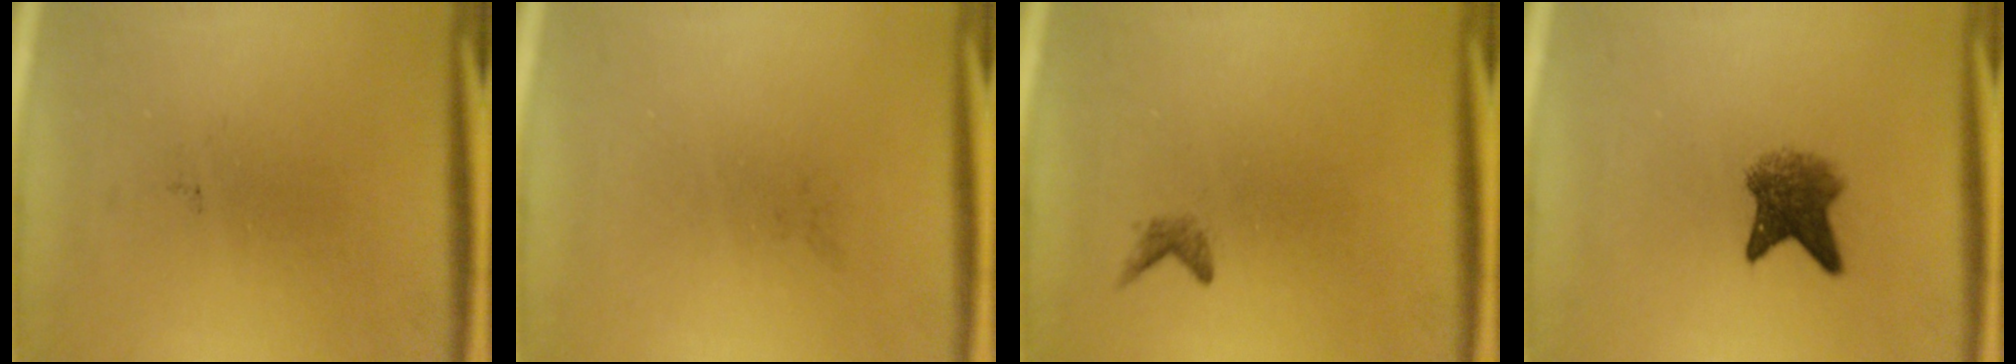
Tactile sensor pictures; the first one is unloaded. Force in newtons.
{"total": 0.0}
{"total": 0.9}
{"total": 4.9}